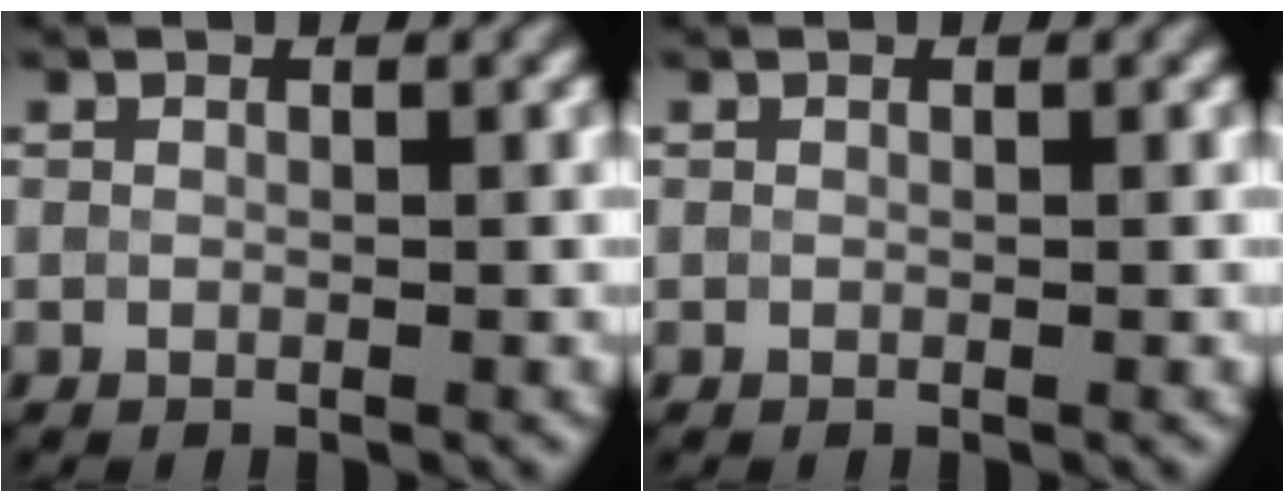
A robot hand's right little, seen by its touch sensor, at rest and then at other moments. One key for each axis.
{"total": 0.0}